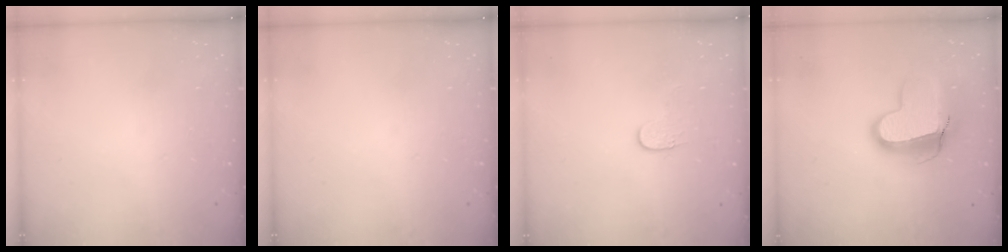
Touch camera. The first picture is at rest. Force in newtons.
{"total": 0.0}
{"total": 4.3, "press": 4.3, "slide": 0.5}
{"total": 13.4, "press": 13.3, "slide": 1.3}